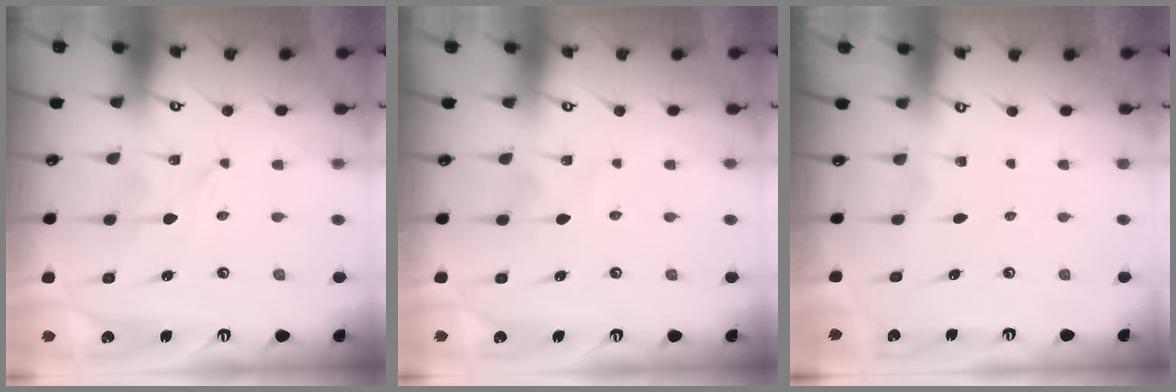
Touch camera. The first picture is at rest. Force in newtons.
{"total": 2.2, "press": 2.2, "slide": 0.2}
{"total": 0.0}